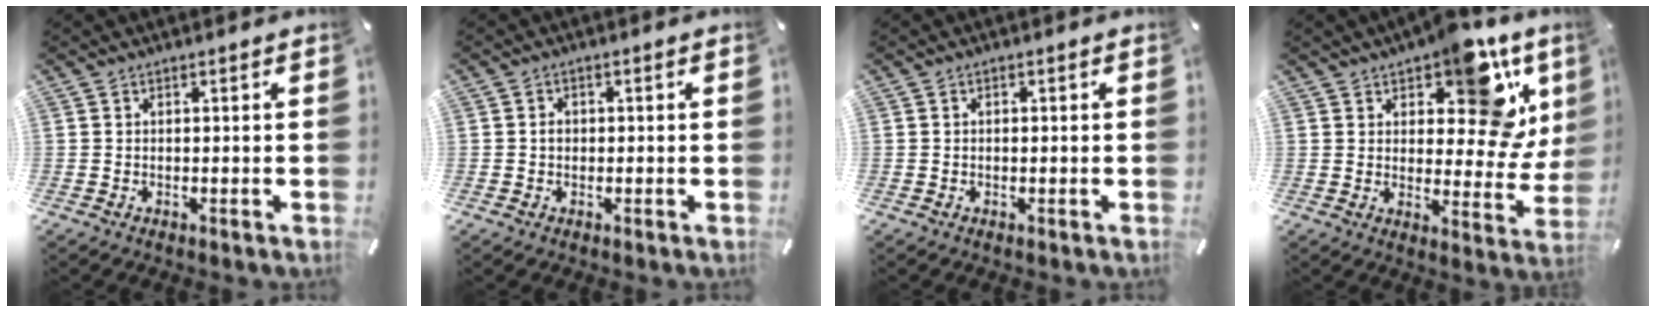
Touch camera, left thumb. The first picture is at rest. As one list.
[{"total": 1.9, "force": [-0.2, 1.7, 0.9], "torque": [-0.012, 0.002, -0.007]}, {"total": 0.6, "force": [-0.1, 0.4, 0.4], "torque": [-0.009, 0.001, -0.003]}, {"total": 15.8, "force": [9.2, 7.8, 10.2], "torque": [-0.131, -0.063, 0.154]}]